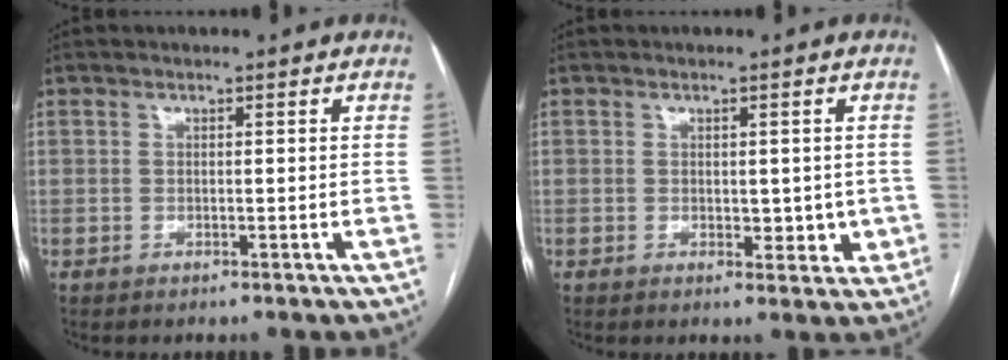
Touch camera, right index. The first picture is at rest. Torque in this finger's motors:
{"motor_torque": [-0.07, 0.30, 0.01, 0.01]}